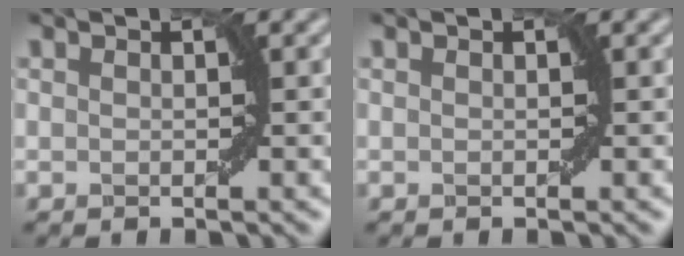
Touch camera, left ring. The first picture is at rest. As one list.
[{"total": 0.0}]